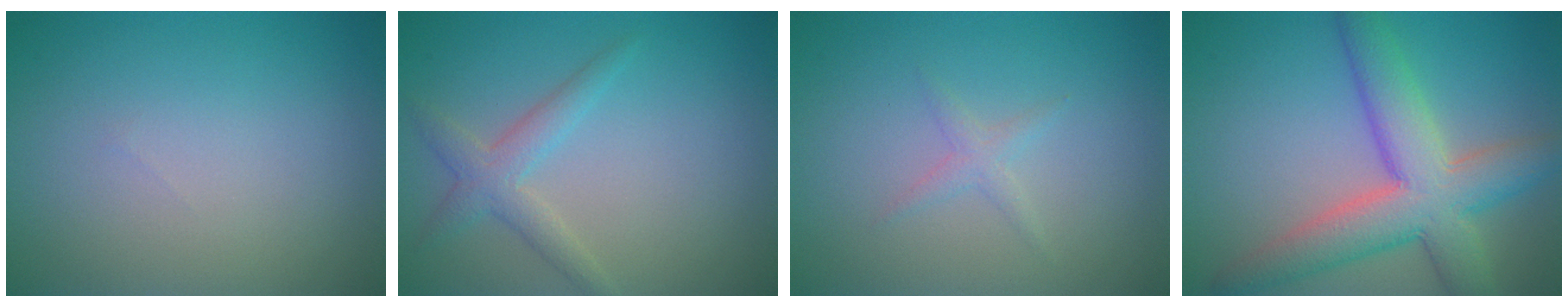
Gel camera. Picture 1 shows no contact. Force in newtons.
{"total": 2.6, "press": 2.6, "slide": 0.0}
{"total": 1.1, "press": 1.1, "slide": 0.1}
{"total": 7.8, "press": 7.8, "slide": 0.3}